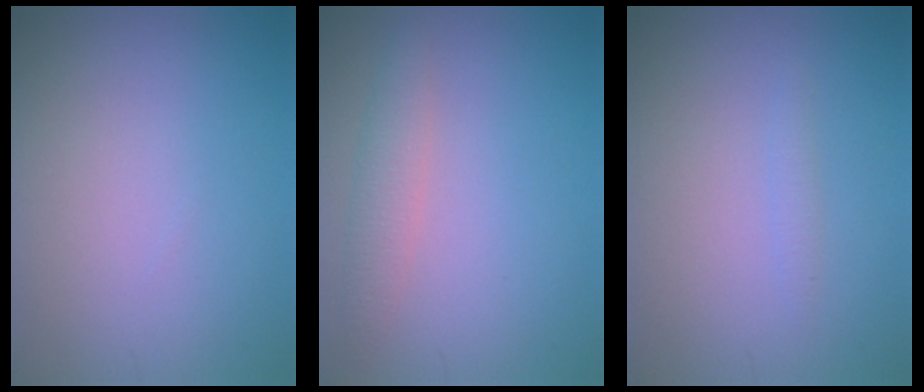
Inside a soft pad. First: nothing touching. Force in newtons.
{"total": 2.0, "press": 2.0, "slide": 0.1}
{"total": 0.7, "press": 0.7, "slide": 0.1}